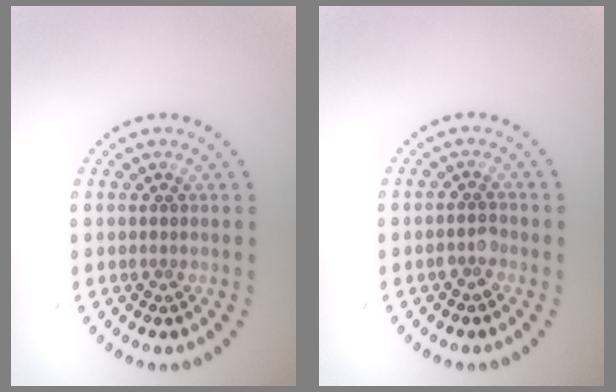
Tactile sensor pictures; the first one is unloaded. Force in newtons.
{"total": 1.4, "press": 1.3, "slide": 0.7}